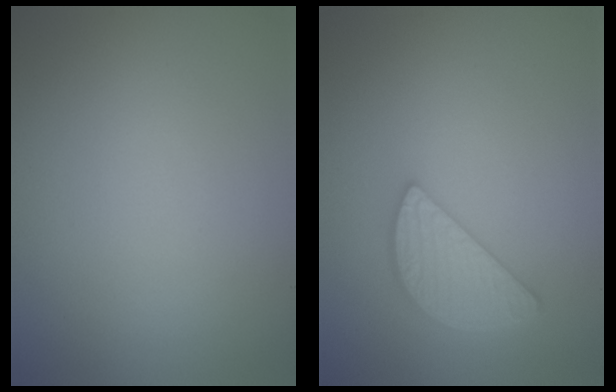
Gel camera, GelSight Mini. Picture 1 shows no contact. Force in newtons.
{"total": 3.5, "press": 3.0, "slide": 1.7}